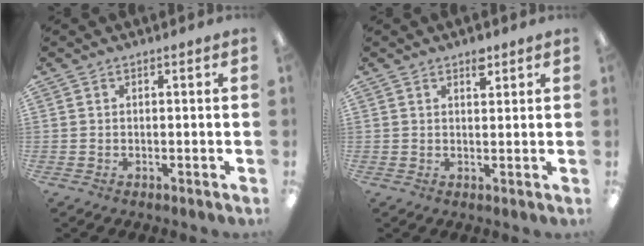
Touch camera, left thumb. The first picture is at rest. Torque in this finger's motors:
{"motor_torque": [0.31, 0.07, 0.04, -0.07, 0.01]}